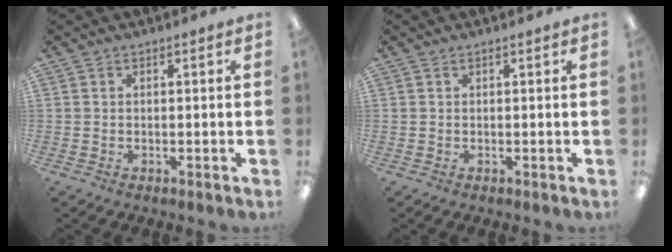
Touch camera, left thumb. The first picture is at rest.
{"total": 0.0}